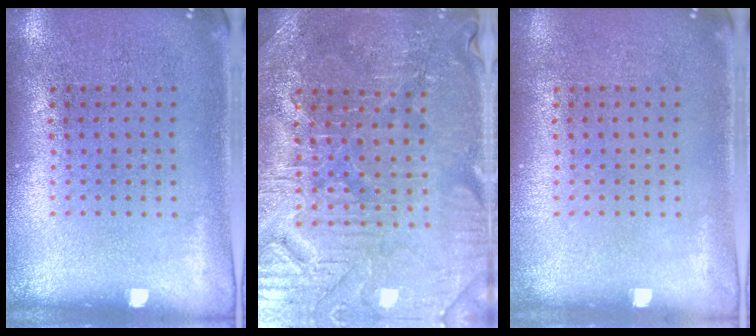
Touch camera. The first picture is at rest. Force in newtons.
{"total": 3.8, "press": 3.7, "slide": 0.5}
{"total": 0.0}